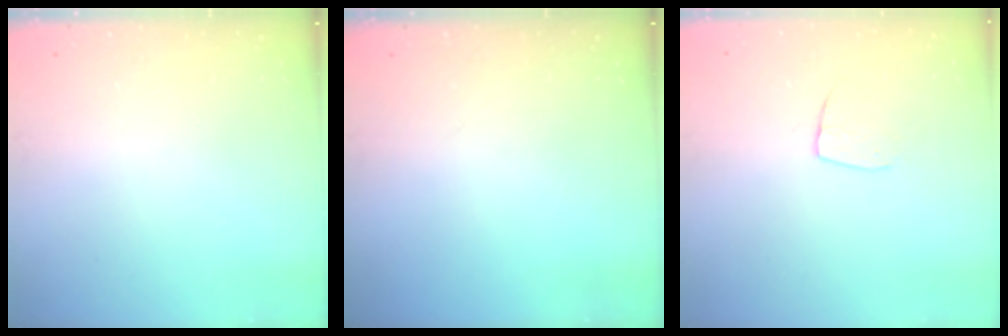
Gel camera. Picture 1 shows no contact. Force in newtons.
{"total": 0.0}
{"total": 7.0, "press": 6.9, "slide": 0.5}